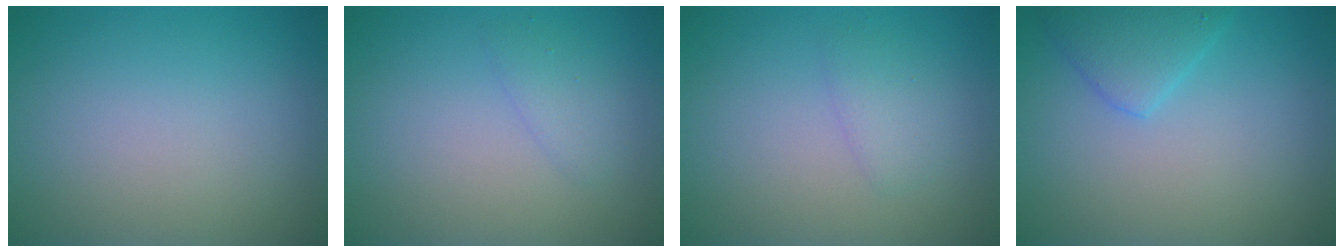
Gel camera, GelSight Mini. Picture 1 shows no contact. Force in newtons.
{"total": 1.3, "press": 1.3, "slide": 0.1}
{"total": 1.5, "press": 1.5, "slide": 0.1}
{"total": 2.6, "press": 2.6, "slide": 0.1}